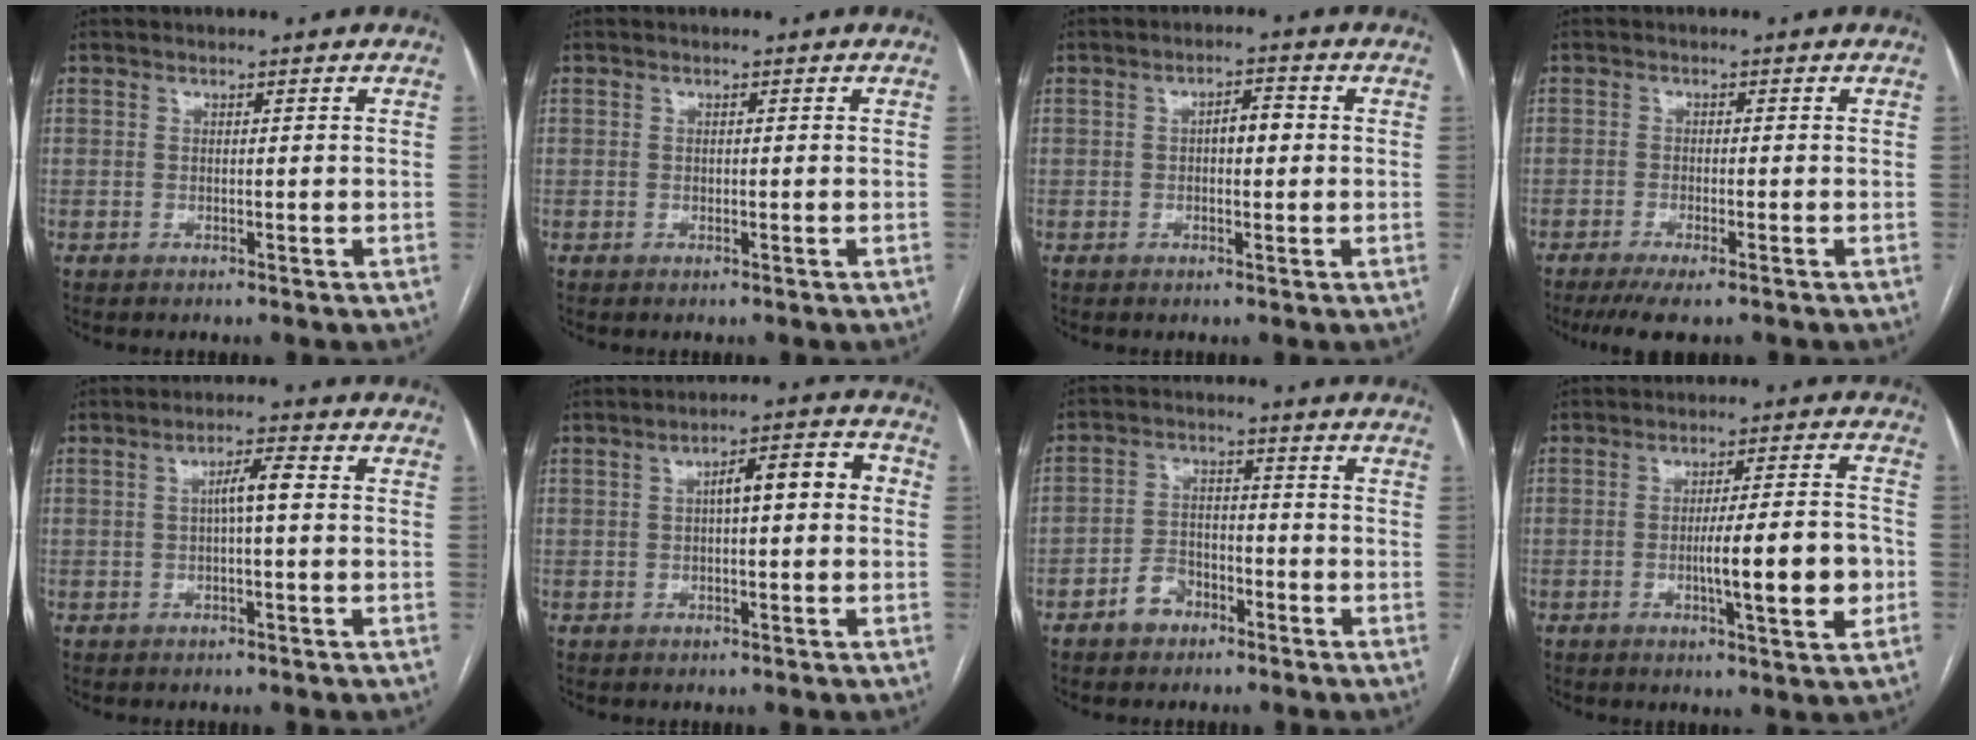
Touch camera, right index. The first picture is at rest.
{"total": 0.0}
{"total": 3.2, "force": [0.1, 1.4, 2.9], "torque": [-0.044, 0.014, 0.002]}
{"total": 5.2, "force": [-3.7, 0.7, 3.5], "torque": [-0.055, -0.010, -0.056]}
{"total": 3.8, "force": [0.2, 0.4, 3.8], "torque": [-0.065, 0.010, 0.003]}
{"total": 6.7, "force": [0.6, 1.7, 6.5], "torque": [-0.096, 0.032, 0.008]}
{"total": 5.0, "force": [-3.0, 3.4, 2.1], "torque": [-0.043, 0.016, -0.051]}
{"total": 10.4, "force": [-2.3, 0.8, 10.1], "torque": [-0.153, 0.001, -0.034]}